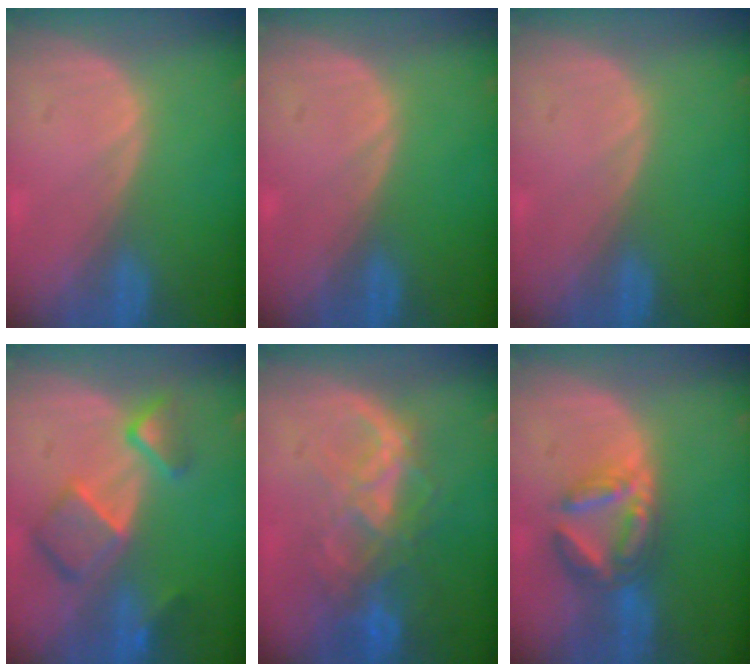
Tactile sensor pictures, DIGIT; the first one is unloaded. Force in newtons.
{"total": 0.0}
{"total": 0.0}
{"total": 7.8, "press": 6.8, "slide": 3.9}
{"total": 8.8, "press": 7.5, "slide": 4.7}
{"total": 6.9, "press": 6.1, "slide": 3.4}